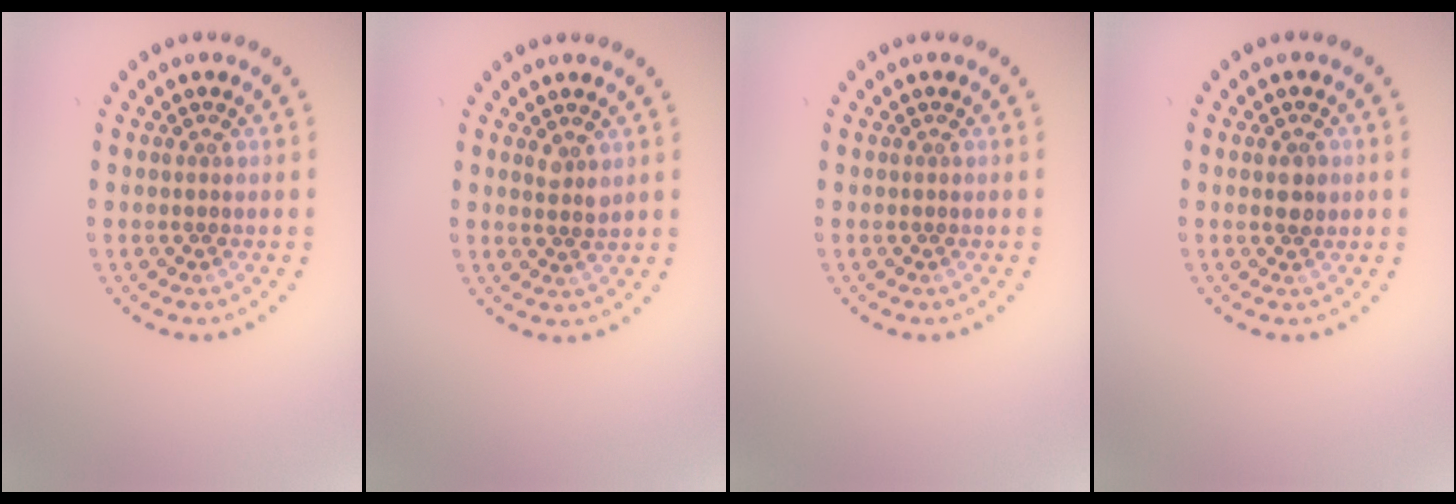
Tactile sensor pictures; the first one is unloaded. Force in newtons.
{"total": 1.2, "press": 1.1, "slide": 0.5}
{"total": 0.0}
{"total": 1.4, "press": 1.4, "slide": 0.1}